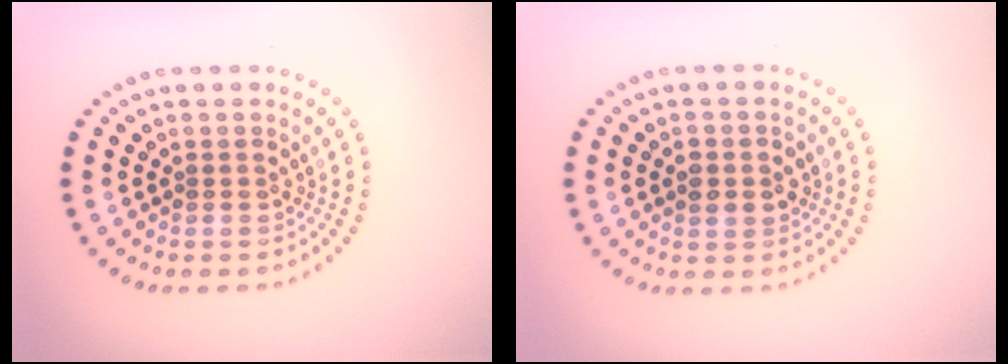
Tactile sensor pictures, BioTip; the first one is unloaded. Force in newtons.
{"total": 1.9, "press": 1.9, "slide": 0.0}